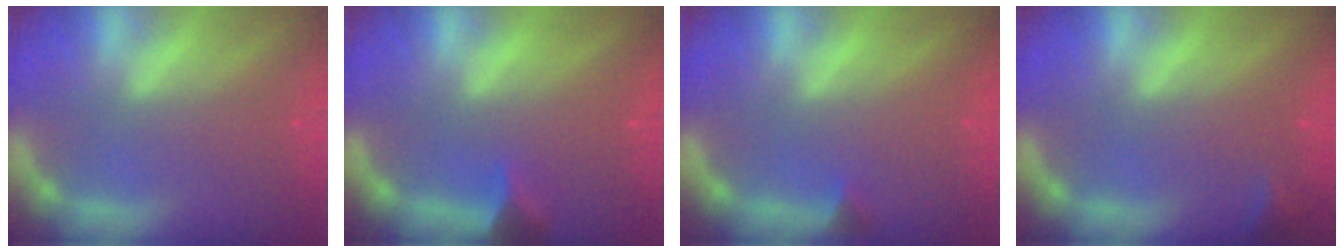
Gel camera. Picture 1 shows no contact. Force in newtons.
{"total": 2.4}
{"total": 0.9}
{"total": 1.4}